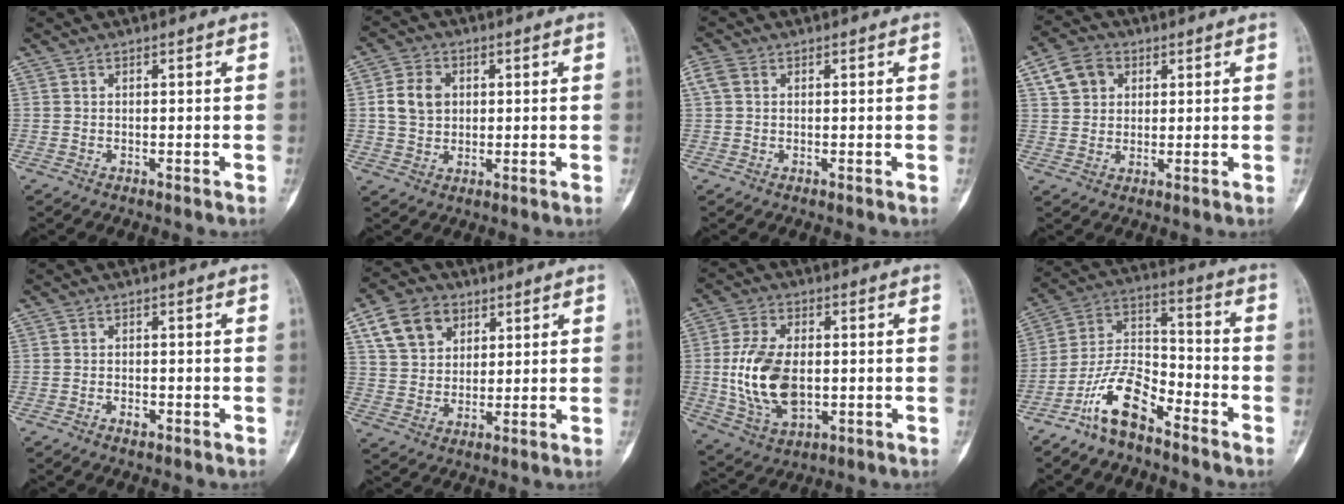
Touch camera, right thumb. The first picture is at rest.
{"total": 6.7, "force": [1.1, 5.4, 3.9], "torque": [-0.057, 0.002, 0.020]}
{"total": 2.6, "force": [1.0, 1.8, 1.6], "torque": [-0.040, 0.011, 0.020]}
{"total": 7.3, "force": [3.0, 5.7, 3.4], "torque": [-0.035, -0.001, 0.053]}
{"total": 1.6, "force": [-0.9, 0.9, 1.0], "torque": [-0.016, 0.007, -0.015]}
{"total": 10.7, "force": [5.0, 7.8, 5.3], "torque": [-0.066, -0.010, 0.094]}
{"total": 14.2, "force": [-0.5, 8.5, 11.4], "torque": [-0.217, -0.005, 0.000]}
{"total": 11.8, "force": [-8.1, 4.7, 7.2], "torque": [-0.137, 0.074, -0.161]}